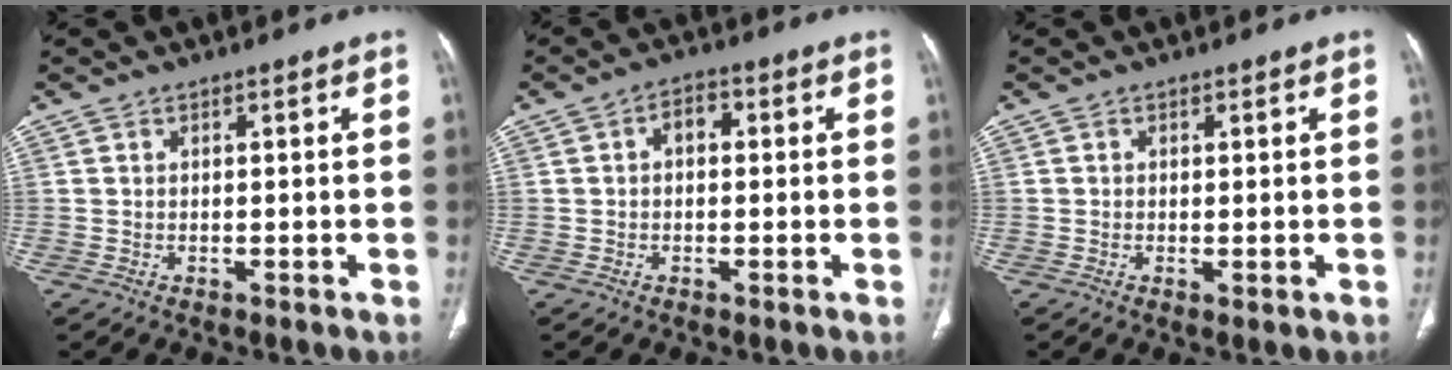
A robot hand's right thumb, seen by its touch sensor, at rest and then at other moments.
{"total": 3.3, "force": [0.3, 2.1, 2.5], "torque": [-0.028, 0.012, -0.002]}
{"total": 0.9, "force": [-0.2, 0.4, 0.8], "torque": [-0.018, -0.004, -0.002]}